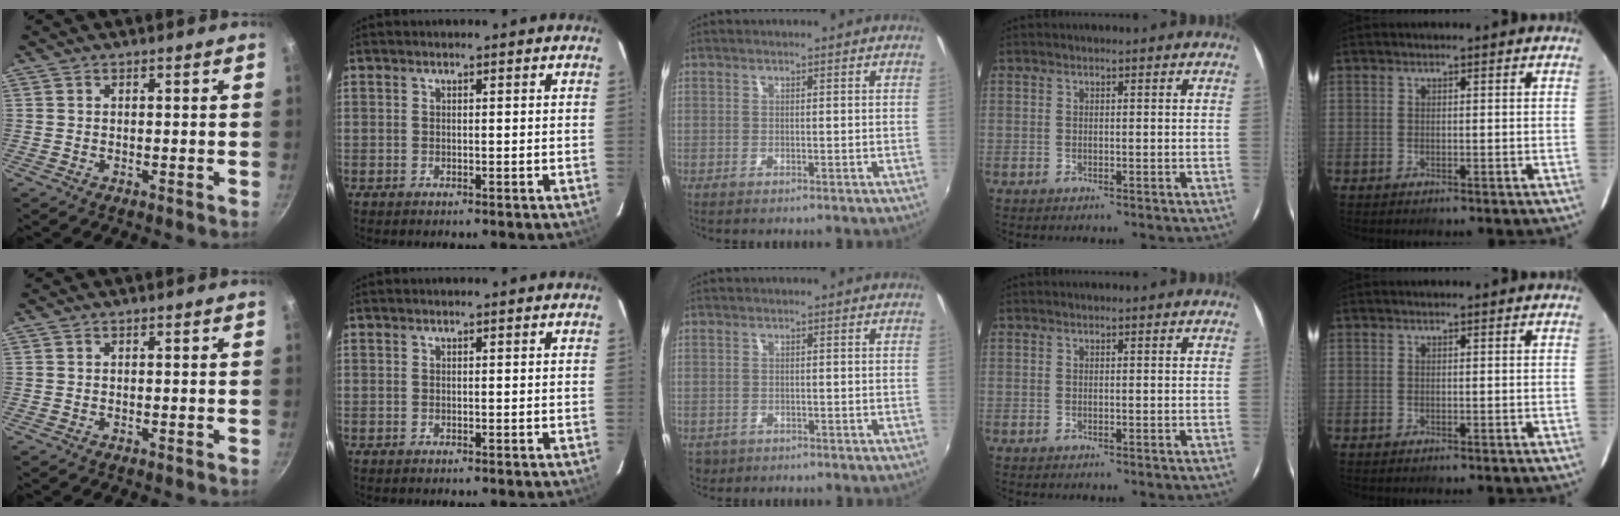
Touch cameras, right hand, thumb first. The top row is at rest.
{"middle": {"total": 3.1, "force": [-1.2, 2.6, 1.2], "torque": [-0.030, -0.007, -0.014]}}